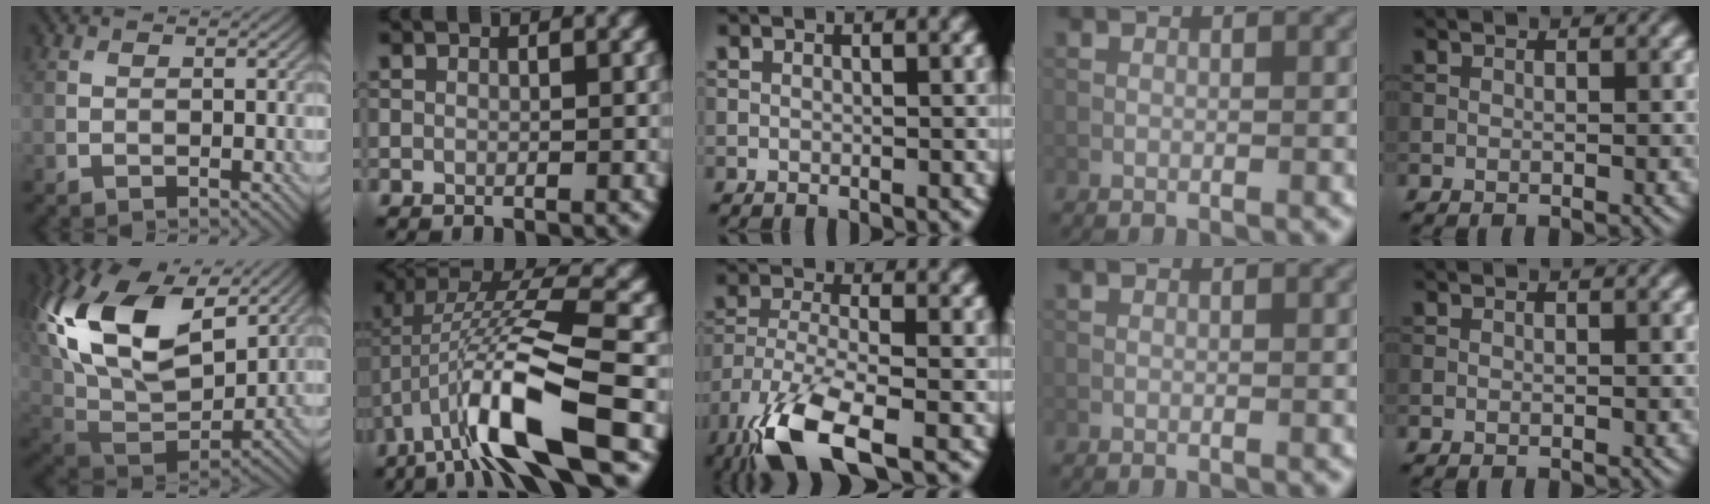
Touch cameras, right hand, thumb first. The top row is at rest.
{"thumb": {"total": 21.2, "force": [8.5, 12.8, 14.7], "torque": [-0.330, 0.034, 0.163]}, "index": {"total": 10.8, "force": [-3.7, 2.4, 9.9], "torque": [-0.194, 0.015, -0.070]}, "middle": {"total": 9.1, "force": [-5.6, 3.2, 6.5], "torque": [-0.141, -0.020, -0.112]}}